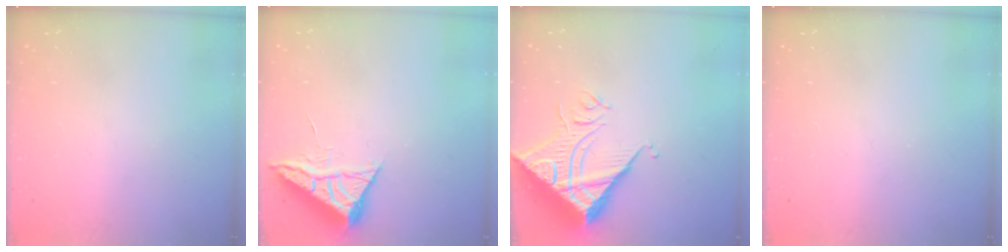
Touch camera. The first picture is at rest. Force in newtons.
{"total": 5.4, "press": 5.4, "slide": 0.8}
{"total": 12.1, "press": 12.0, "slide": 1.2}
{"total": 0.0}